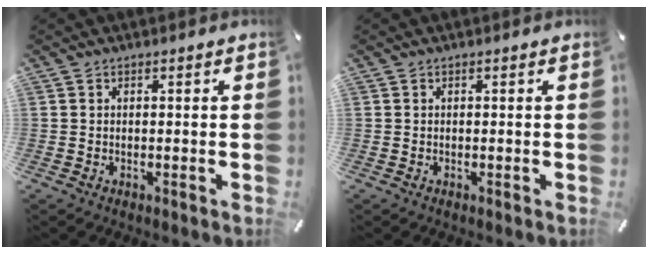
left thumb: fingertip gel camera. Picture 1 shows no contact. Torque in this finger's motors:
{"motor_torque": [-0.08, 0.24, 0.00, -0.10, 0.01]}